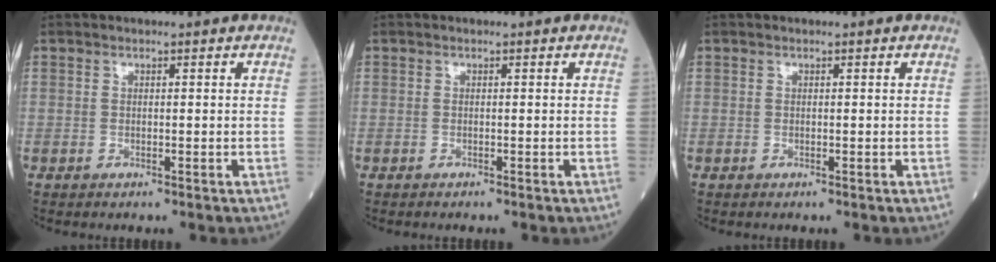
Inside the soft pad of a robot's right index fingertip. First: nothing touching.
{"total": 0.0}
{"total": 0.0}